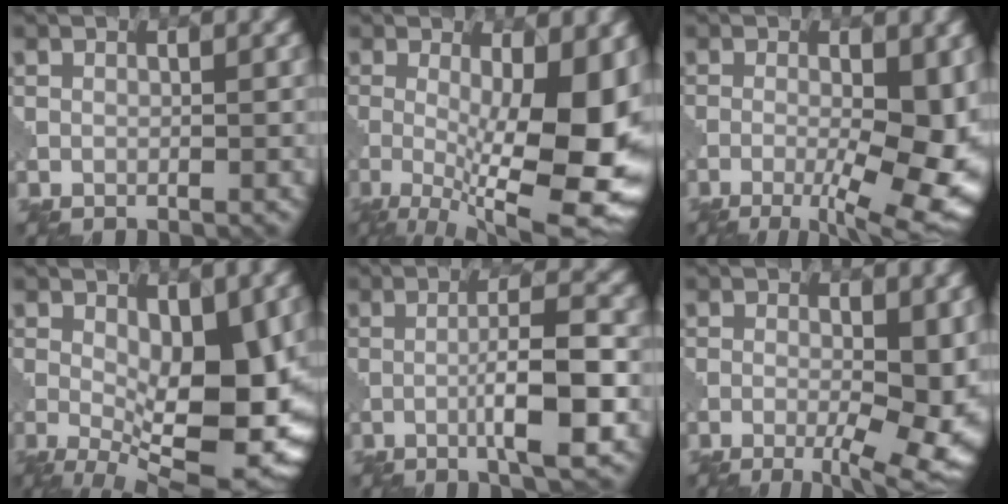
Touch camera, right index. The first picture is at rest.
{"total": 14.6, "force": [-1.8, 4.5, 13.8], "torque": [-0.188, -0.012, -0.012]}
{"total": 12.5, "force": [-3.1, 4.8, 11.1], "torque": [-0.154, -0.008, -0.041]}
{"total": 11.9, "force": [-0.9, 5.0, 10.8], "torque": [-0.163, -0.019, -0.009]}
{"total": 6.1, "force": [-1.6, 0.8, 5.8], "torque": [-0.090, 0.011, -0.033]}
{"total": 10.9, "force": [-1.9, 4.6, 9.7], "torque": [-0.122, -0.010, -0.017]}